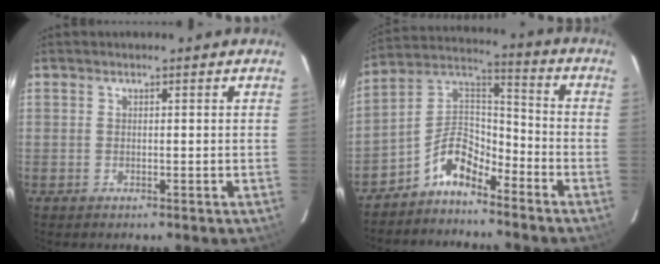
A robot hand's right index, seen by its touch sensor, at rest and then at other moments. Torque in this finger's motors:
{"motor_torque": [0.84, -0.83, 0.36, 0.05]}